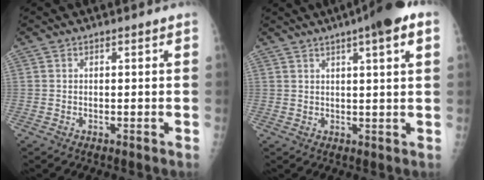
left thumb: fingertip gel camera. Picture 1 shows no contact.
{"total": 9.1, "force": [4.9, 1.5, 7.5], "torque": [-0.103, 0.008, 0.065]}